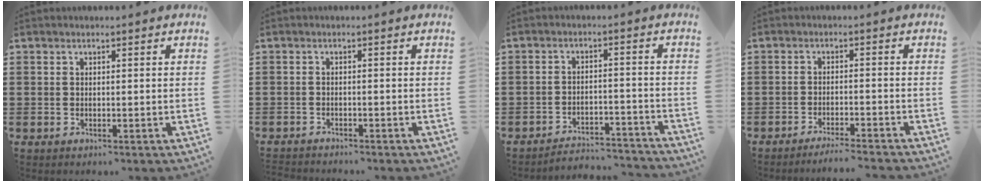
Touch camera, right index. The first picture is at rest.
{"total": 1.4, "force": [-1.4, -0.1, -0.2], "torque": [0.000, 0.000, -0.029]}
{"total": 3.9, "force": [-3.9, 0.4, 0.5], "torque": [-0.013, 0.004, -0.081]}
{"total": 2.9, "force": [-2.8, -0.6, 0.6], "torque": [-0.011, -0.003, -0.058]}